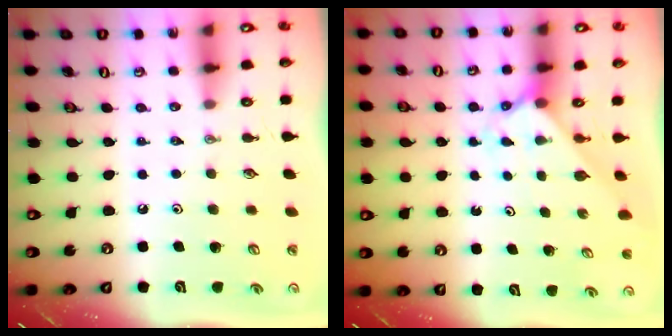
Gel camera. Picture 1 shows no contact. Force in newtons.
{"total": 2.3, "press": 2.3, "slide": 0.2}